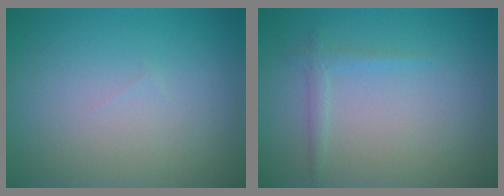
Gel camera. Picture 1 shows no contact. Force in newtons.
{"total": 1.1, "press": 1.1, "slide": 0.1}